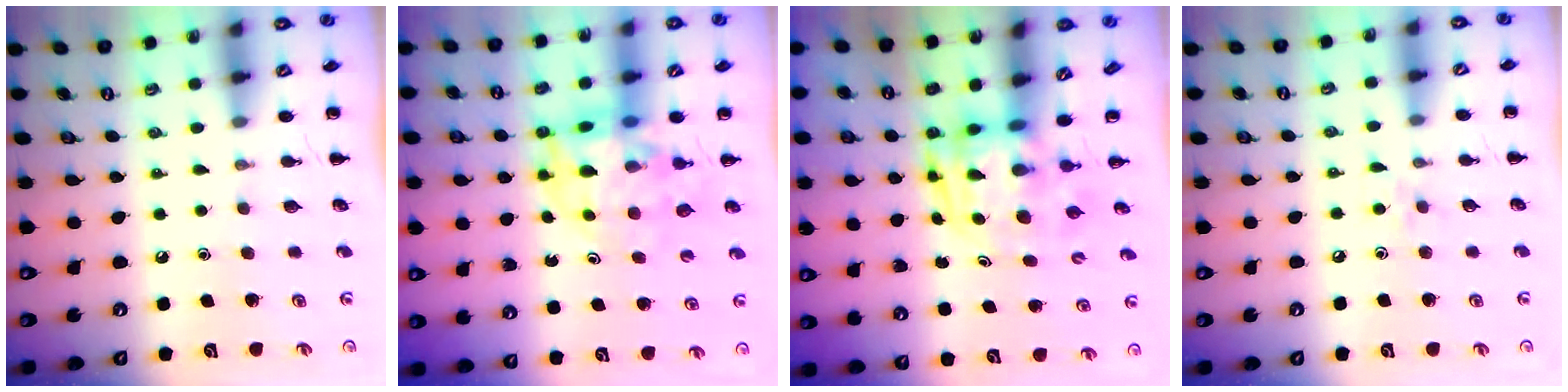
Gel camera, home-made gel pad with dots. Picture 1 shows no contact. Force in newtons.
{"total": 12.0, "press": 11.3, "slide": 3.9}
{"total": 3.3, "press": 3.2, "slide": 0.7}
{"total": 4.5, "press": 4.1, "slide": 1.8}